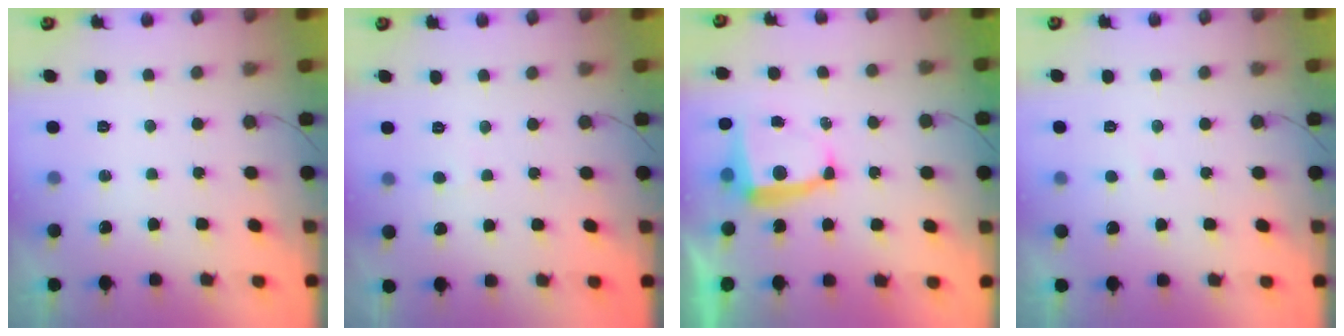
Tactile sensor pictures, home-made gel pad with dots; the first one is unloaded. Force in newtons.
{"total": 2.2, "press": 2.2, "slide": 0.2}
{"total": 7.0, "press": 7.0, "slide": 0.6}
{"total": 1.6, "press": 1.6, "slide": 0.2}